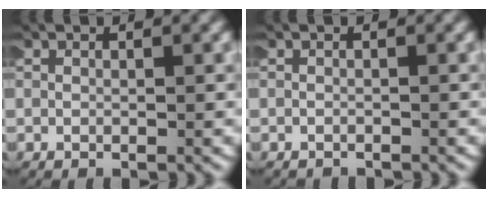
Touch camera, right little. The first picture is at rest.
{"total": 0.7, "force": [-0.7, -0.1, -0.3], "torque": [-0.003, -0.005, -0.007]}